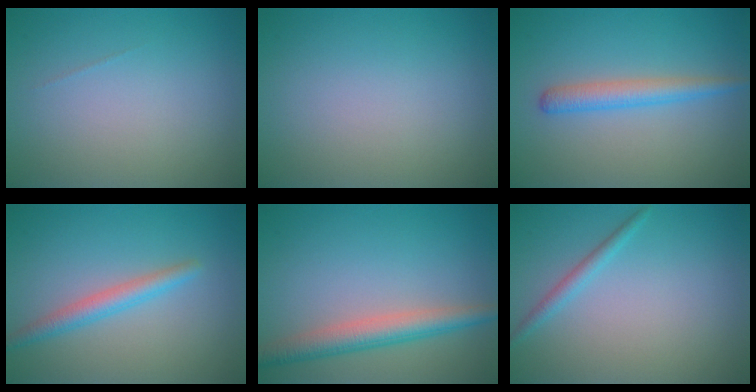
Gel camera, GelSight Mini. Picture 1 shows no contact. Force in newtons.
{"total": 0.0}
{"total": 2.6, "press": 2.6, "slide": 0.1}
{"total": 2.4, "press": 2.4, "slide": 0.0}
{"total": 4.0, "press": 4.0, "slide": 0.1}
{"total": 1.4, "press": 1.4, "slide": 0.1}